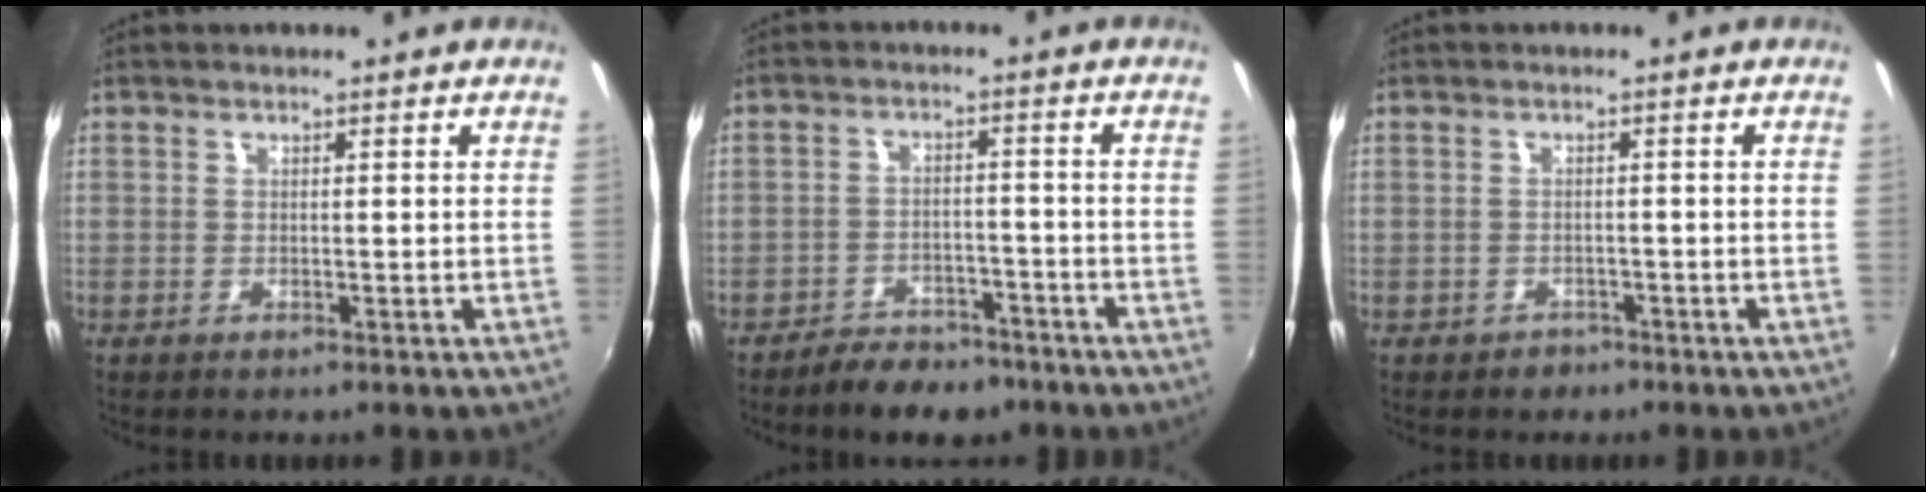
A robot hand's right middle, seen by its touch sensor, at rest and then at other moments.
{"total": 8.5, "force": [-6.8, 3.7, 3.3], "torque": [-0.082, 0.009, -0.098]}
{"total": 2.1, "force": [-1.4, 1.6, 0.2], "torque": [-0.009, 0.000, -0.018]}